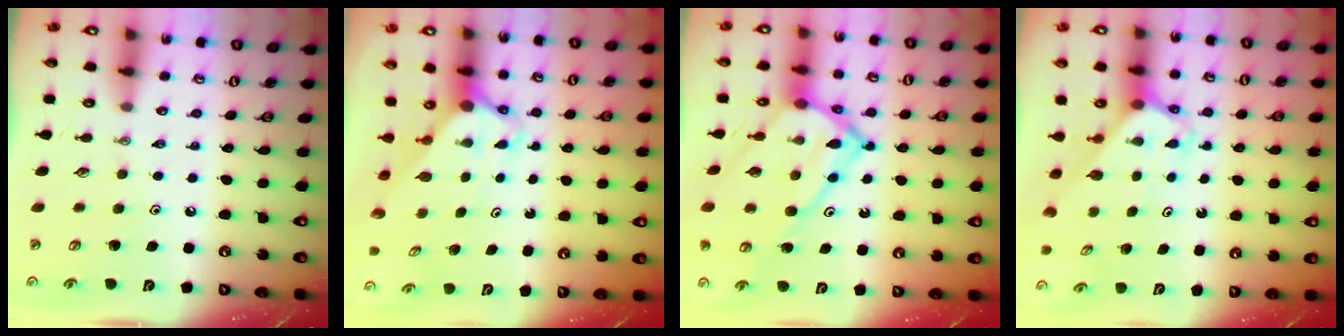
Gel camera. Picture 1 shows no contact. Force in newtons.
{"total": 3.1, "press": 3.1, "slide": 0.3}
{"total": 18.5, "press": 18.3, "slide": 2.3}
{"total": 2.7, "press": 2.7, "slide": 0.2}